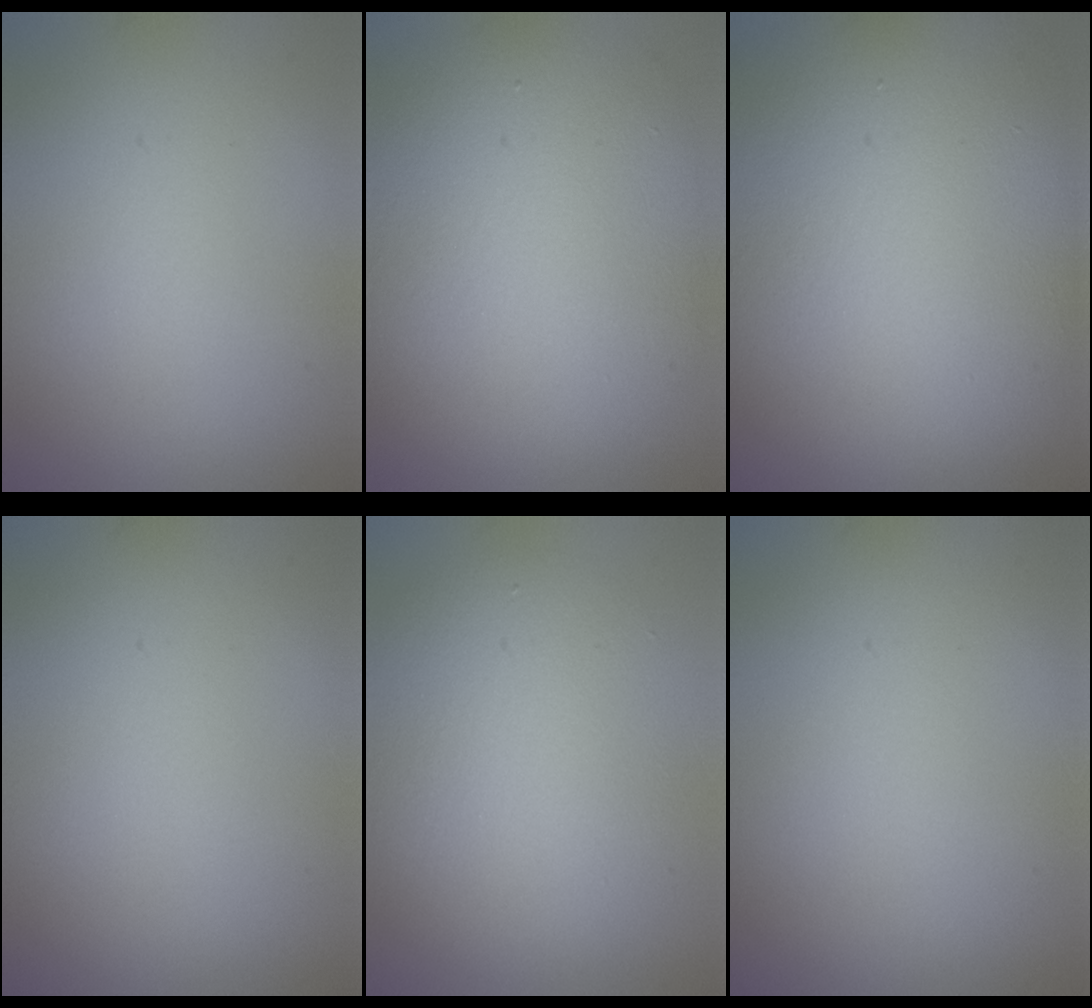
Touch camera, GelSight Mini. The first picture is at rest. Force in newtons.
{"total": 11.6, "press": 11.5, "slide": 1.2}
{"total": 17.2, "press": 17.2, "slide": 0.5}
{"total": 0.0}
{"total": 5.6, "press": 5.6, "slide": 0.2}
{"total": 0.0}